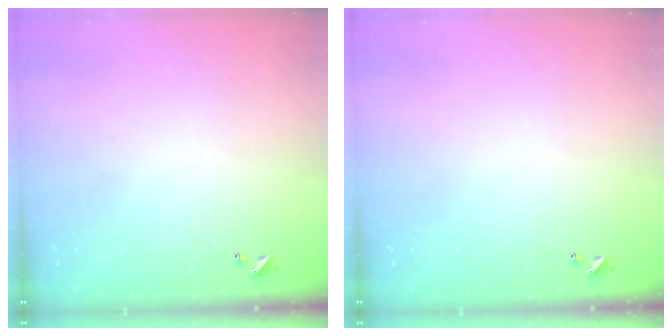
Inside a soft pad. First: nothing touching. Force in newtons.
{"total": 0.0}